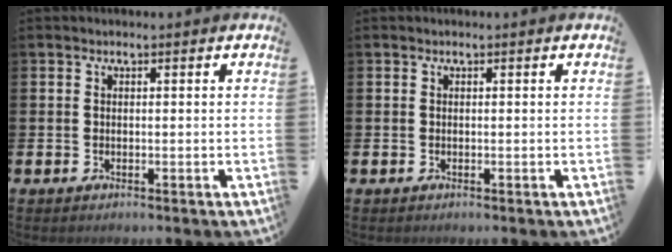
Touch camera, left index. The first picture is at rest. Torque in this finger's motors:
{"motor_torque": [-0.01, 0.01, 0.00, 0.00]}